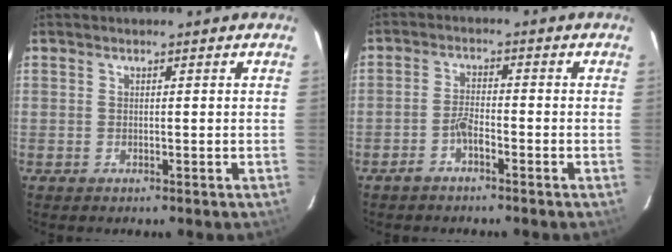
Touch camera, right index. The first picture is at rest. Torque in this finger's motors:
{"motor_torque": [-0.04, -0.12, 0.32, 0.03]}